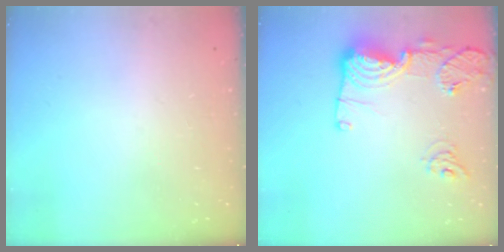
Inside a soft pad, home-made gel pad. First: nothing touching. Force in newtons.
{"total": 17.1, "press": 17.0, "slide": 1.7}